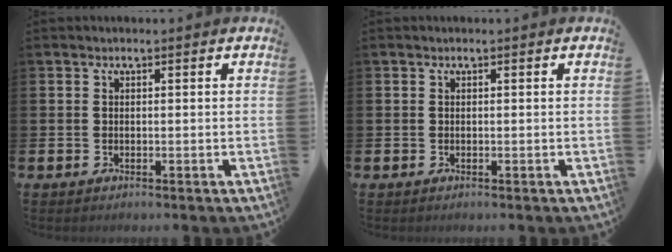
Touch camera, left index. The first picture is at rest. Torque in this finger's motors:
{"motor_torque": [-0.04, 0.03, 0.00, 0.00]}